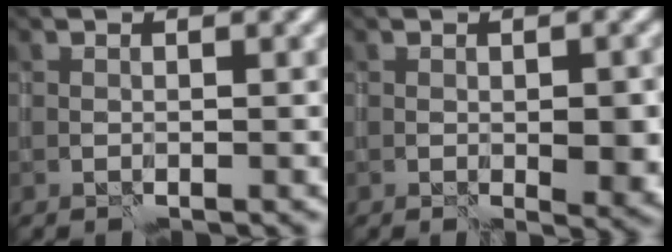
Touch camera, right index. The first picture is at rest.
{"total": 3.4, "force": [-0.6, 1.4, 3.1], "torque": [-0.042, -0.006, -0.005]}